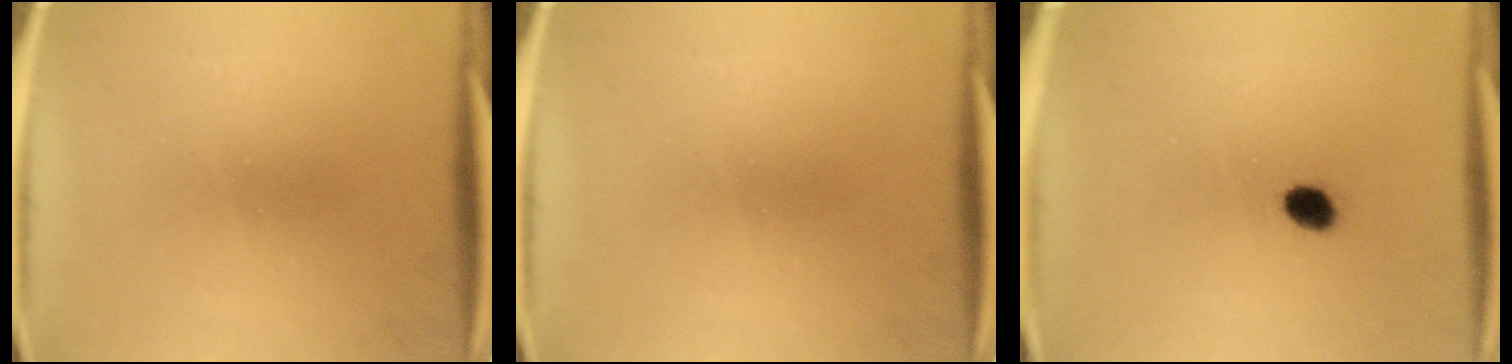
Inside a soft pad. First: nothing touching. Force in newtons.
{"total": 0.0}
{"total": 3.6}